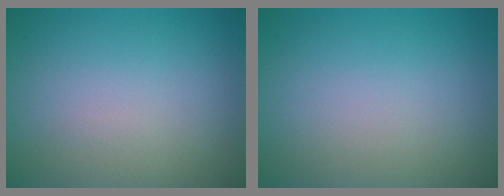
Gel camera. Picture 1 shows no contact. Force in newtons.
{"total": 0.0}